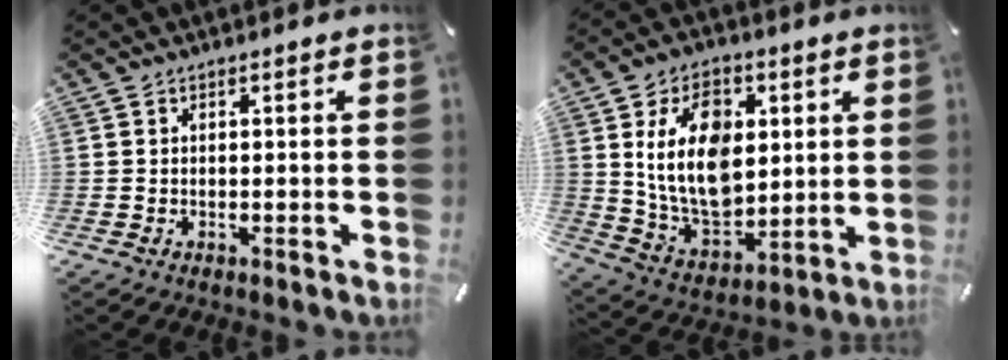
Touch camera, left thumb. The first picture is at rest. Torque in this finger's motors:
{"motor_torque": [1.61, 1.66, 2.03, -0.75, 0.40]}